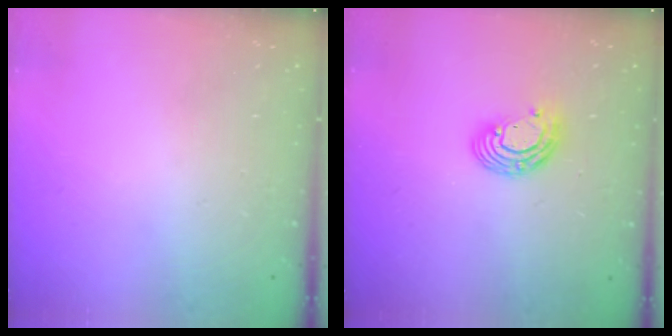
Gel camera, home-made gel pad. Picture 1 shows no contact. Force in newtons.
{"total": 8.4, "press": 8.3, "slide": 1.5}